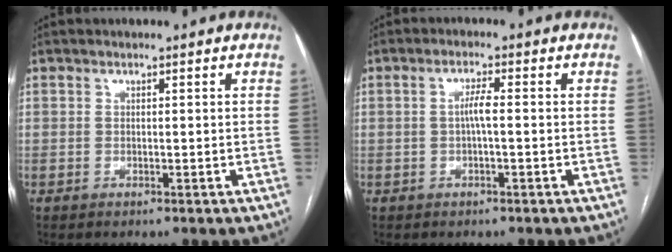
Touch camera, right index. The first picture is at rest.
{"total": 2.5, "force": [-0.2, 0.1, 2.5], "torque": [-0.046, 0.003, -0.003]}